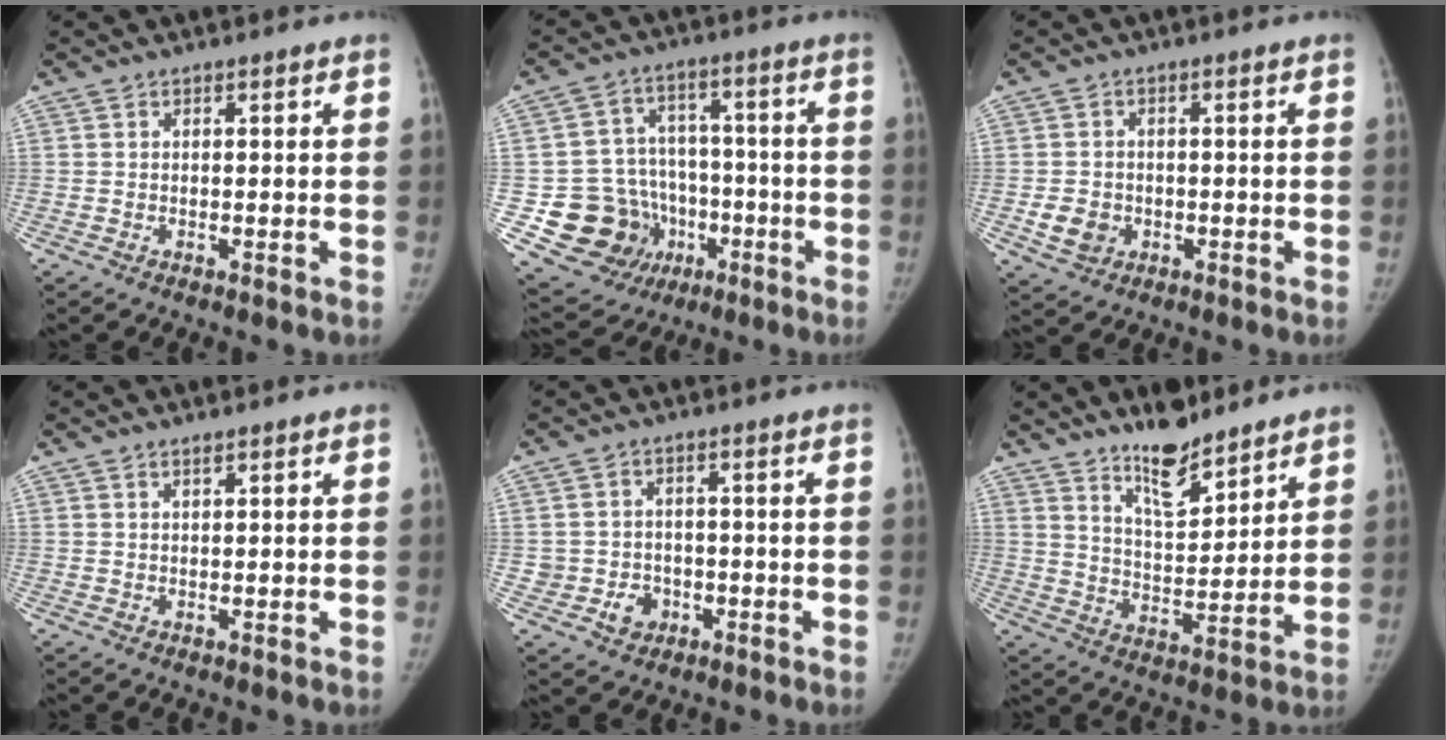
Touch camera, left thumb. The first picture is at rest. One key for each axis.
{"total": 16.0, "fx": -4.6, "fy": 14.4, "fz": 5.2, "tx": -0.067, "ty": 0.061, "tz": -0.056}
{"total": 4.8, "fx": -1.2, "fy": 4.1, "fz": 2.2, "tx": -0.028, "ty": 0.004, "tz": -0.013}
{"total": 0.9, "fx": 0.8, "fy": 0.2, "fz": 0.5, "tx": -0.007, "ty": -0.006, "tz": 0.015}
{"total": 4.7, "fx": -1.5, "fy": 4.2, "fz": 1.3, "tx": 0.005, "ty": 0.010, "tz": -0.018}
{"total": 10.7, "fx": 8.5, "fy": 3.4, "fz": 5.5, "tx": -0.071, "ty": -0.071, "tz": 0.152}